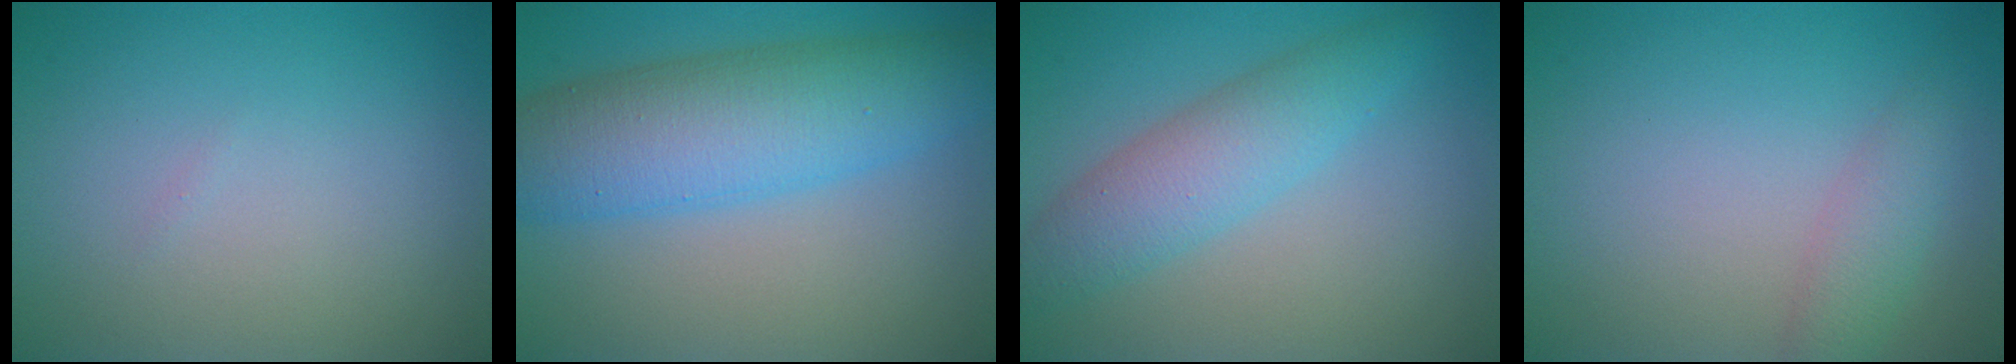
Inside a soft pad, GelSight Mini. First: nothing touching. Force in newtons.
{"total": 8.6, "press": 8.6, "slide": 0.2}
{"total": 4.5, "press": 4.5, "slide": 0.1}
{"total": 2.5, "press": 2.5, "slide": 0.1}